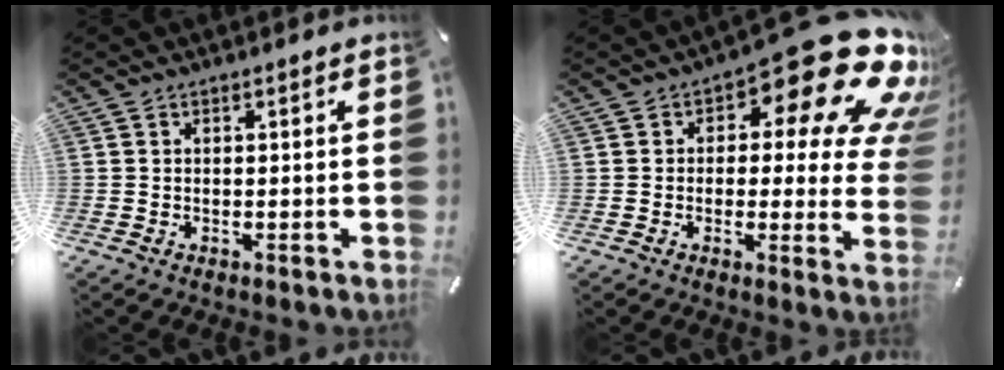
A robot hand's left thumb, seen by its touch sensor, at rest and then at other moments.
{"total": 21.4, "force": [10.6, 9.2, 16.1], "torque": [-0.198, -0.071, 0.173]}